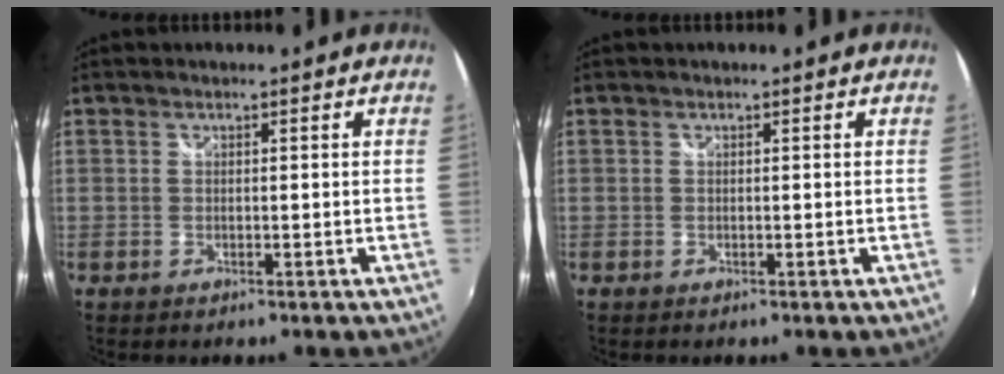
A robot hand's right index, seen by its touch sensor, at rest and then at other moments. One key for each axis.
{"total": 0.0}